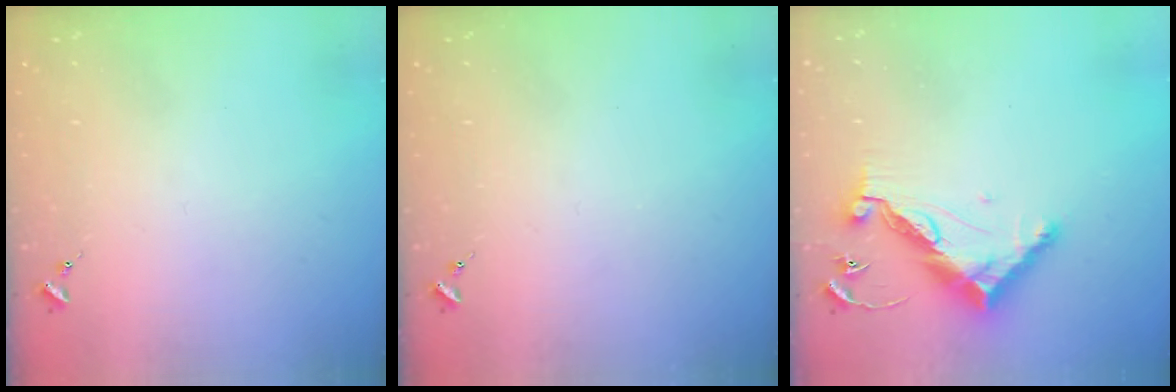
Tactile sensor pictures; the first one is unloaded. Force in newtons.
{"total": 0.0}
{"total": 12.8, "press": 12.8, "slide": 0.5}